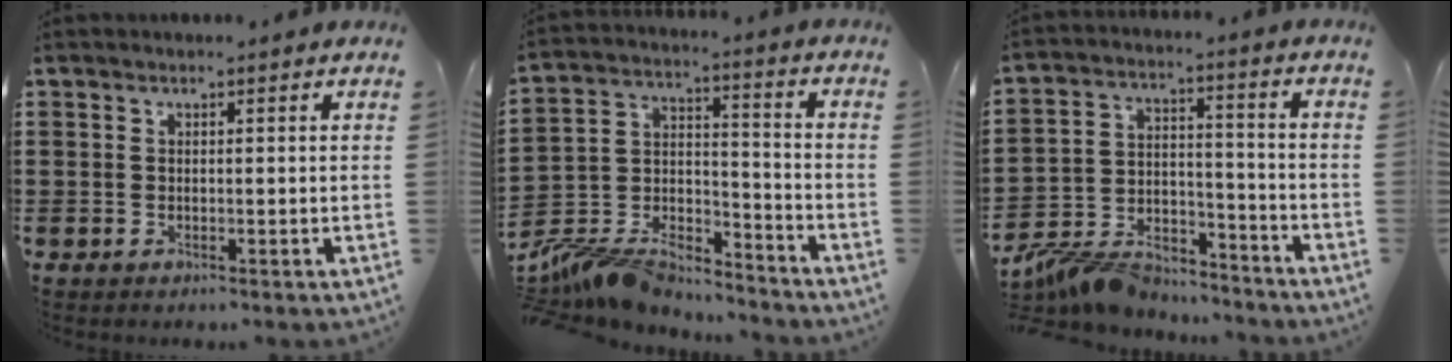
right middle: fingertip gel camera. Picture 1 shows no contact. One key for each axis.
{"total": 9.6, "fx": -9.1, "fy": 1.9, "fz": 2.3, "tx": -0.059, "ty": 0.005, "tz": -0.187}
{"total": 8.5, "fx": -8.3, "fy": 1.4, "fz": 1.0, "tx": -0.031, "ty": 0.009, "tz": -0.170}